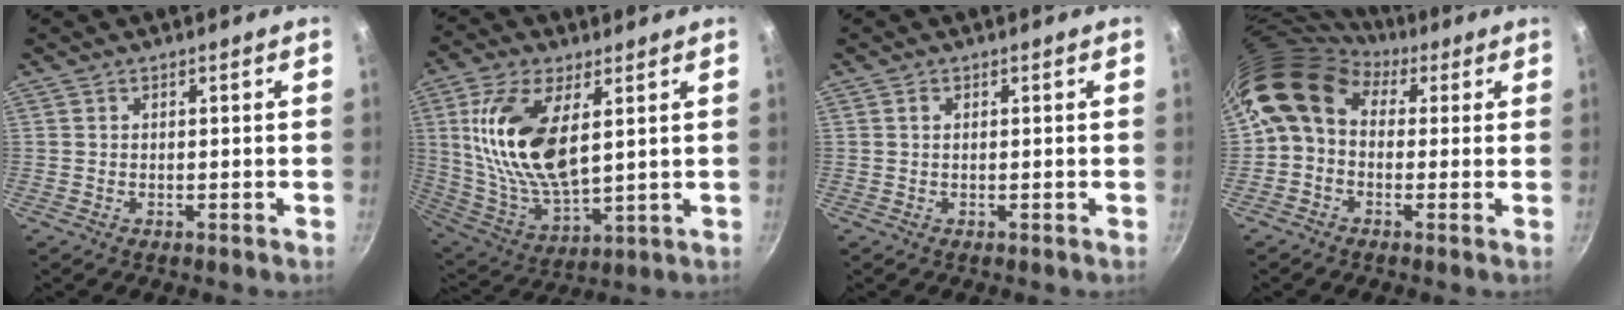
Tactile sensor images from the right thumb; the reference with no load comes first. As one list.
[{"total": 18.2, "force": [4.7, 8.7, 15.3], "torque": [-0.294, -0.025, 0.098]}, {"total": 0.9, "force": [0.3, 0.6, 0.6], "torque": [-0.011, 0.003, 0.004]}, {"total": 10.8, "force": [2.6, 8.2, 6.5], "torque": [-0.105, 0.018, 0.021]}]